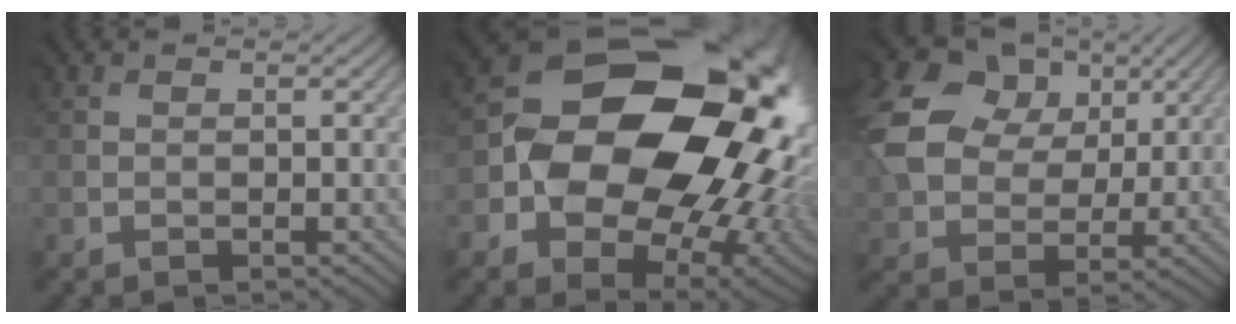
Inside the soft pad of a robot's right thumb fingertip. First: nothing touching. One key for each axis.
{"total": 18.8, "fx": 1.7, "fy": 14.0, "fz": 12.5, "tx": -0.208, "ty": -0.043, "tz": 0.063}
{"total": 13.6, "fx": 5.5, "fy": 9.9, "fz": 7.5, "tx": -0.202, "ty": 0.023, "tz": 0.107}